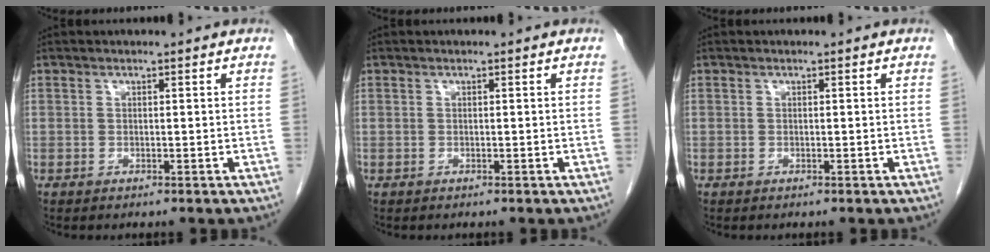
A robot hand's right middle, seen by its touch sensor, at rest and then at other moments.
{"total": 0.0}
{"total": 0.0}